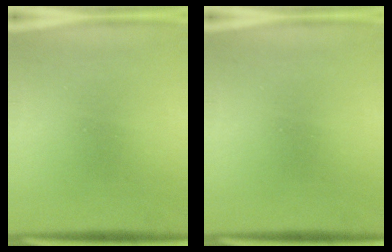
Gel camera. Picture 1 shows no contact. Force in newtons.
{"total": 0.0}